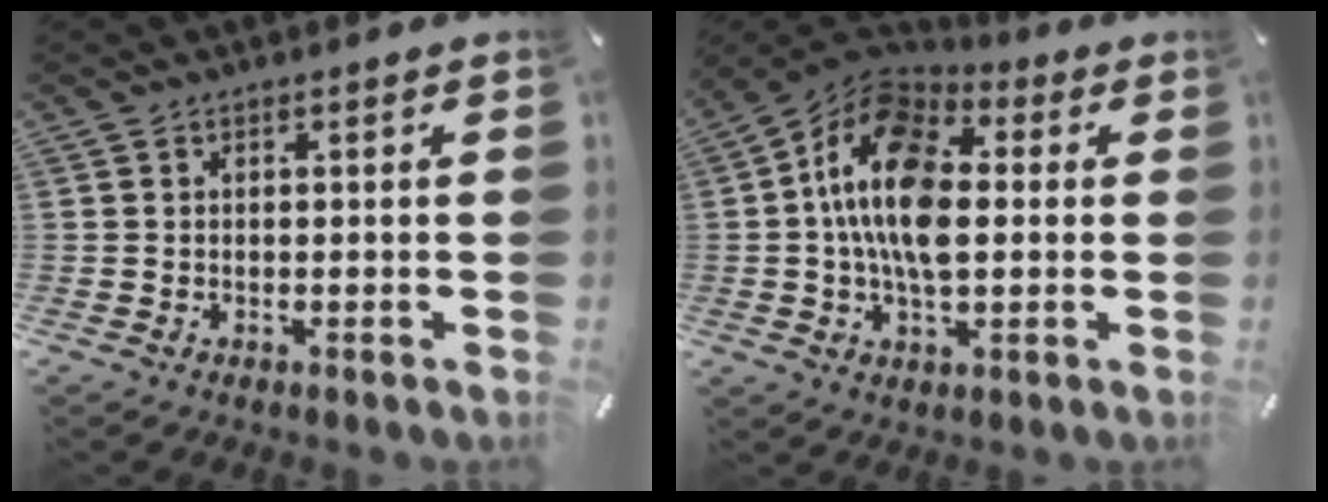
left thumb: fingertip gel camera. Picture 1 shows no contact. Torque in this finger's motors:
{"motor_torque": [0.37, 1.51, 2.29, -0.48, 0.67]}